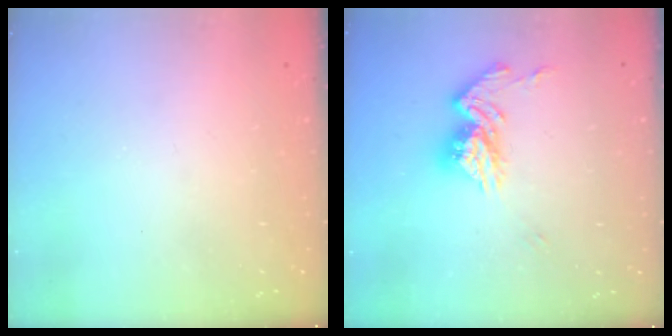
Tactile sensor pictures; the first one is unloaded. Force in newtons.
{"total": 13.6, "press": 13.5, "slide": 1.3}